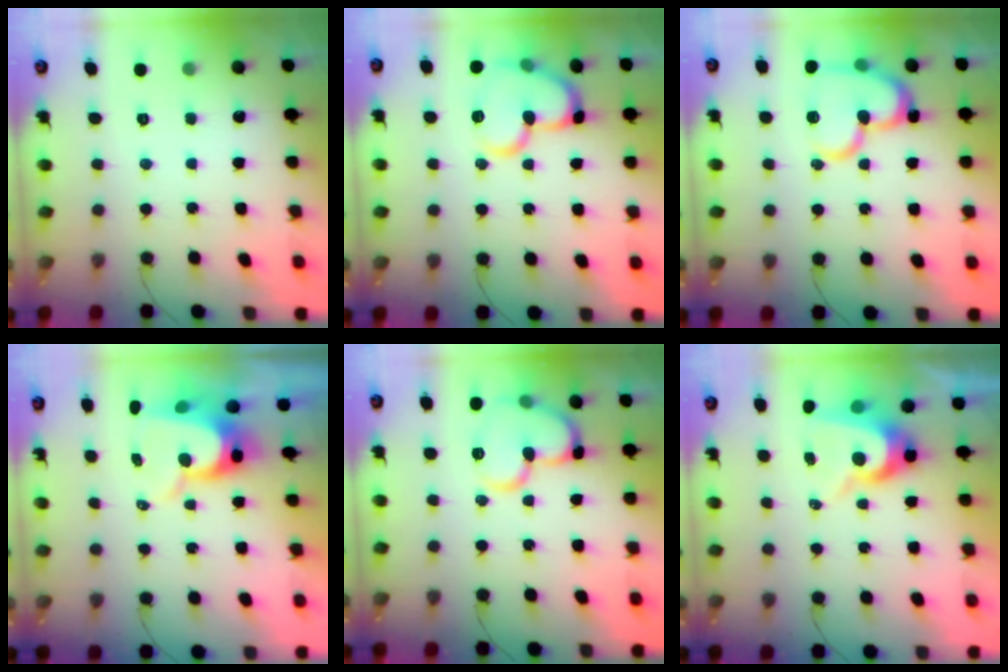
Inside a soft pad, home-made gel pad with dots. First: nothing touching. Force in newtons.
{"total": 15.3, "press": 15.2, "slide": 1.2}
{"total": 17.3, "press": 17.2, "slide": 1.7}
{"total": 9.7, "press": 9.7, "slide": 1.0}
{"total": 14.6, "press": 14.5, "slide": 1.7}
{"total": 9.2, "press": 9.2, "slide": 0.7}